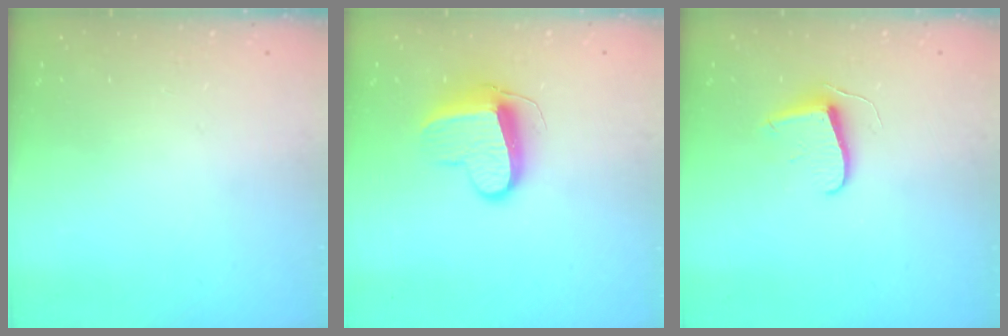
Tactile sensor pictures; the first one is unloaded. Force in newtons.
{"total": 10.7, "press": 10.7, "slide": 0.5}
{"total": 7.1, "press": 7.1, "slide": 0.5}